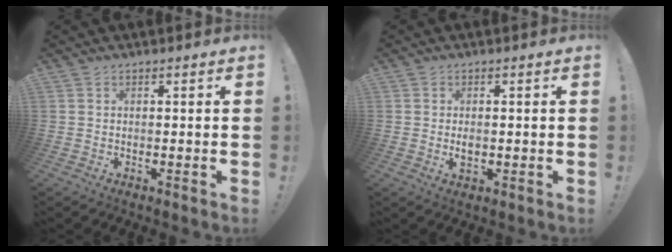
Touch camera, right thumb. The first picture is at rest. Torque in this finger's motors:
{"motor_torque": [0.64, 0.47, 0.50, -0.05, 0.00]}